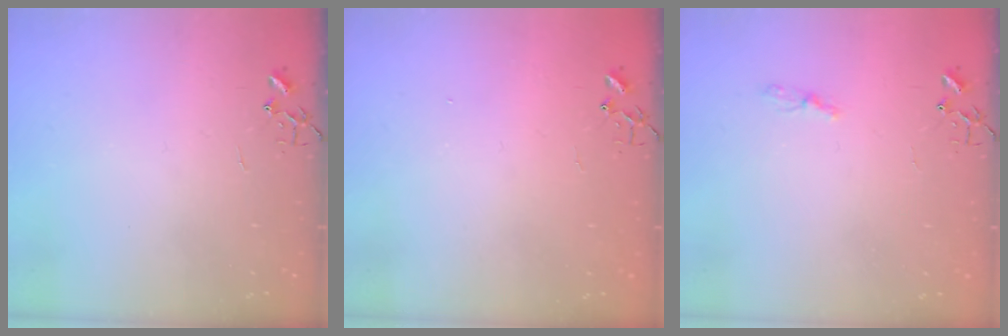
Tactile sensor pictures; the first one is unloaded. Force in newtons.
{"total": 1.1, "press": 1.1, "slide": 0.1}
{"total": 4.4, "press": 4.4, "slide": 0.6}